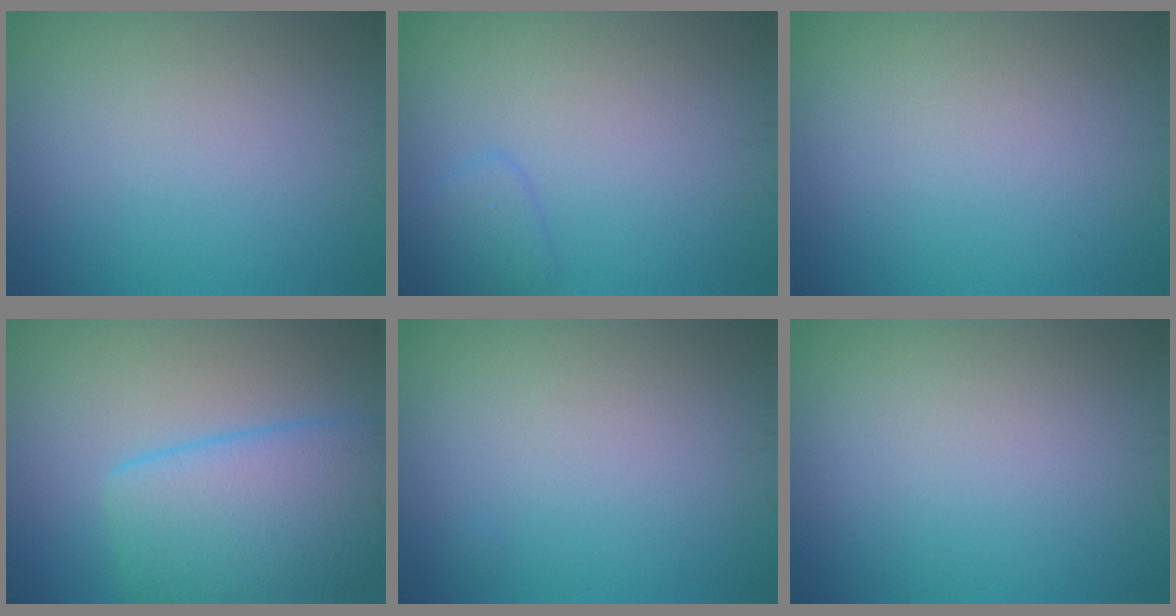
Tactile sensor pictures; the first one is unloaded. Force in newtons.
{"total": 1.5, "press": 1.5, "slide": 0.0}
{"total": 0.0}
{"total": 7.1, "press": 7.1, "slide": 0.3}
{"total": 0.0}
{"total": 0.0}